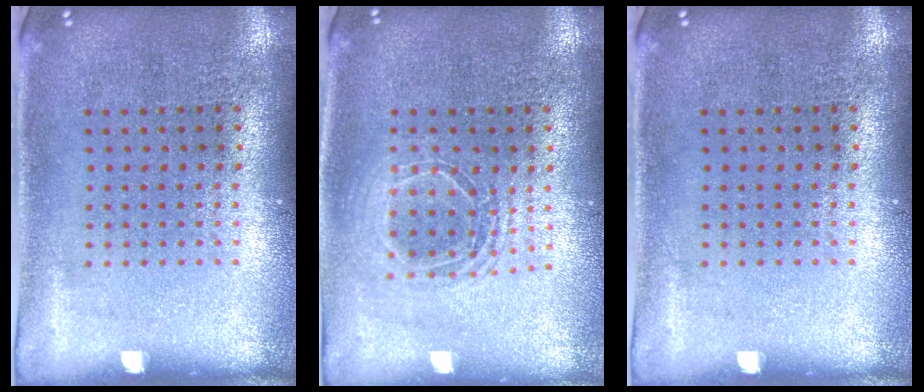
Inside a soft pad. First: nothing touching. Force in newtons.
{"total": 1.6, "press": 1.4, "slide": 0.8}
{"total": 0.0}